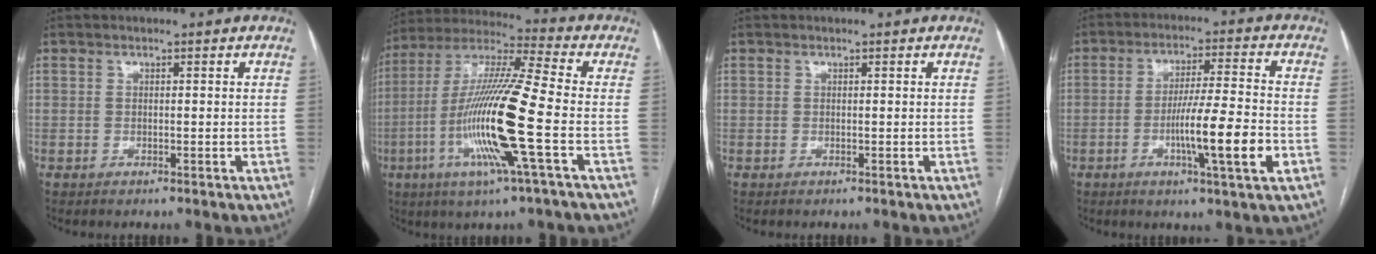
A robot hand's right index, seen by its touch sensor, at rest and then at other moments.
{"total": 17.7, "force": [-4.7, -0.4, 17.1], "torque": [-0.345, -0.013, -0.097]}
{"total": 0.0}
{"total": 11.3, "force": [-3.3, -0.3, 10.8], "torque": [-0.185, -0.007, -0.057]}